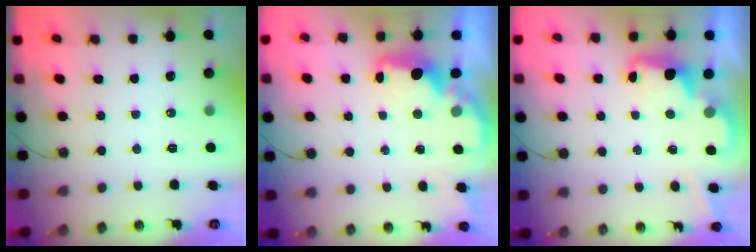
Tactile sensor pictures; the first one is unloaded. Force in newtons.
{"total": 2.4, "press": 2.2, "slide": 0.7}
{"total": 2.4, "press": 2.3, "slide": 0.5}